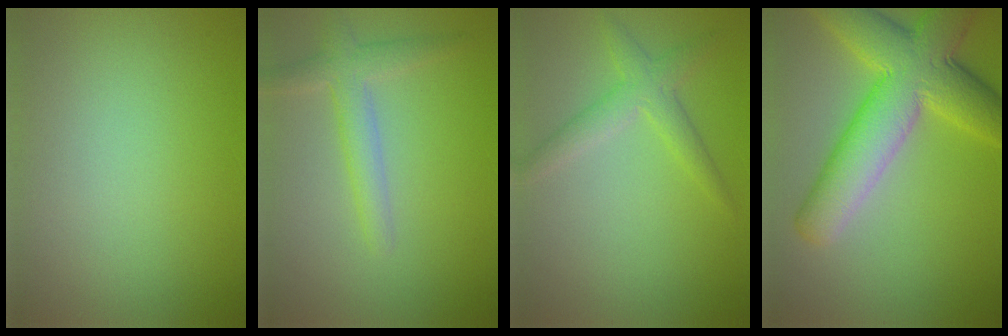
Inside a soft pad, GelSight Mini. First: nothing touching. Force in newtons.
{"total": 2.8, "press": 2.8, "slide": 0.1}
{"total": 2.6, "press": 2.6, "slide": 0.1}
{"total": 9.5, "press": 9.5, "slide": 0.4}